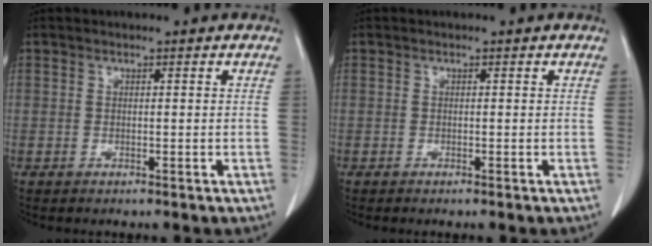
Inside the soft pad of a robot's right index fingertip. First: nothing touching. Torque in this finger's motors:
{"motor_torque": [0.05, -0.04, -0.04, 0.01]}